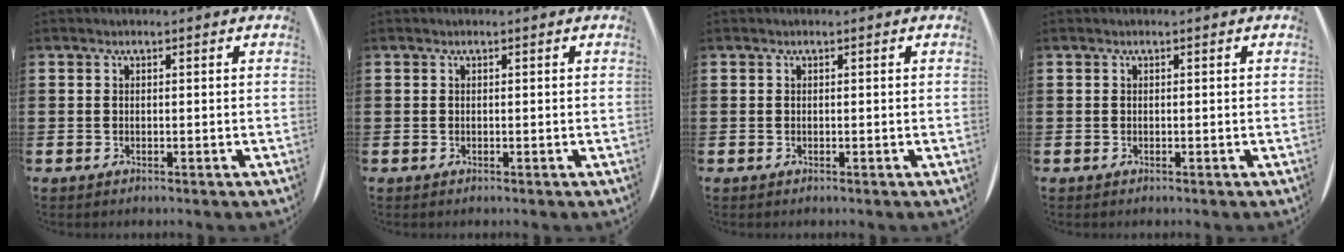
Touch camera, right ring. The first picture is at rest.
{"total": 0.0}
{"total": 0.0}
{"total": 0.0}